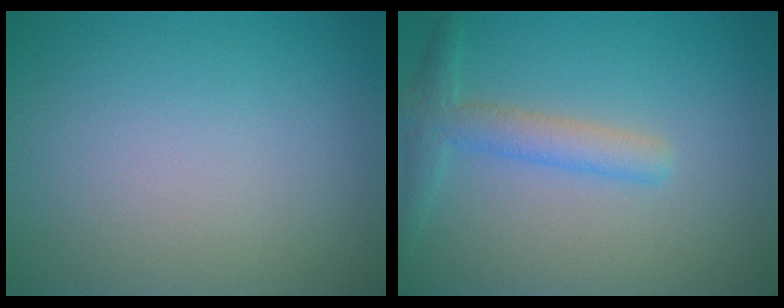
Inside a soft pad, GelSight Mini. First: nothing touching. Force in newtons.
{"total": 2.8, "press": 2.8, "slide": 0.1}